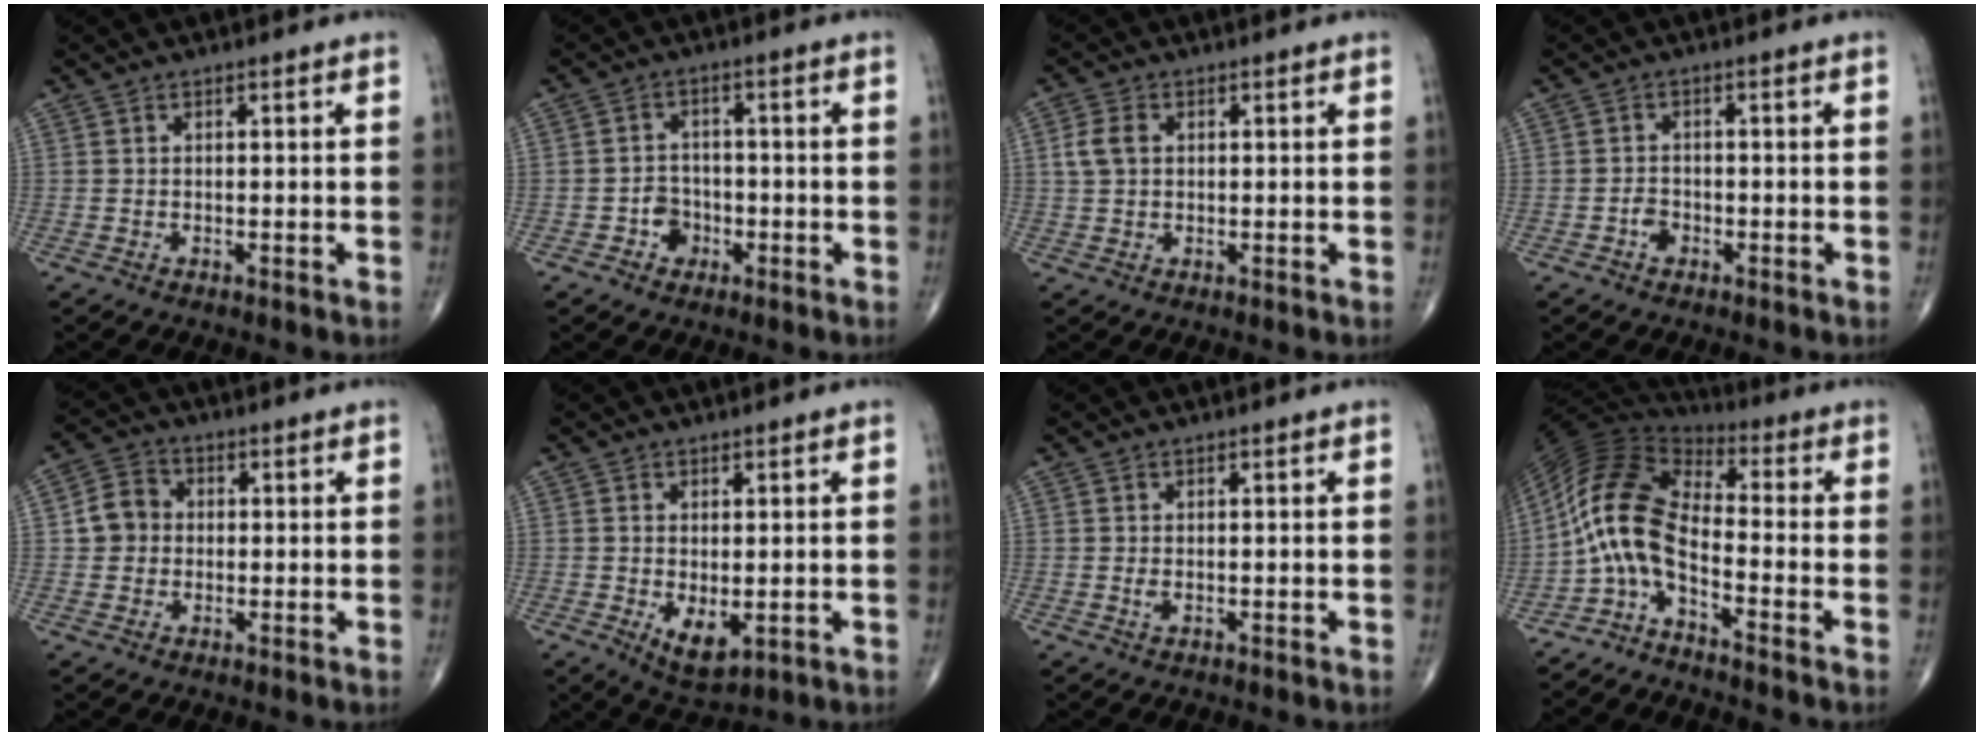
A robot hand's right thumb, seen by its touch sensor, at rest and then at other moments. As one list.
[{"total": 4.3, "force": [-1.8, 3.6, 1.5], "torque": [0.001, 0.017, -0.034]}, {"total": 4.0, "force": [0.8, 2.8, 2.7], "torque": [-0.057, 0.006, 0.015]}, {"total": 2.2, "force": [-1.1, 1.6, 1.0], "torque": [-0.011, 0.009, -0.021]}, {"total": 5.4, "force": [0.1, 4.9, 2.3], "torque": [-0.026, 0.012, -0.007]}, {"total": 5.7, "force": [-1.1, 2.9, 4.8], "torque": [-0.068, -0.015, -0.006]}, {"total": 0.7, "force": [-0.1, 0.4, 0.6], "torque": [-0.013, -0.002, -0.001]}, {"total": 10.6, "force": [-4.1, 4.2, 8.8], "torque": [-0.176, 0.065, -0.099]}]